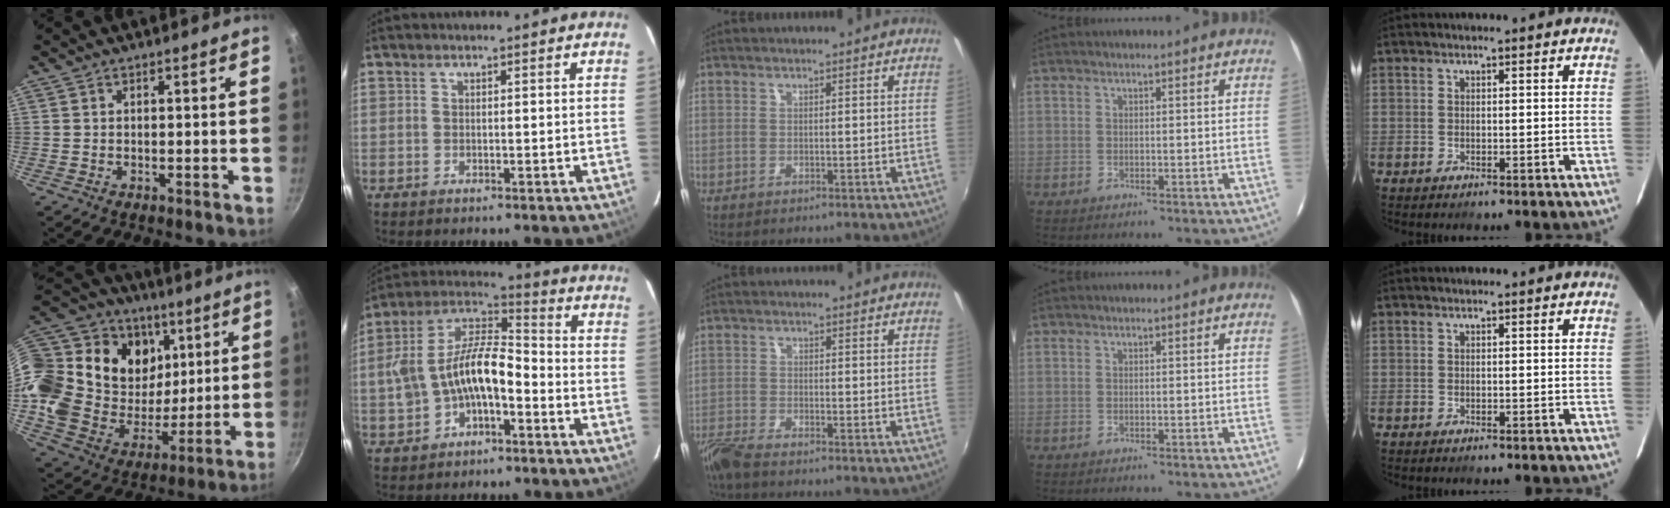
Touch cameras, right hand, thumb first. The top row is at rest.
{"thumb": {"total": 30.3, "force": [12.8, 20.5, 18.3], "torque": [-0.320, -0.045, 0.224]}, "index": {"total": 13.8, "force": [-3.7, 7.1, 11.2], "torque": [-0.228, 0.018, -0.062]}, "middle": {"total": 4.8, "force": [-4.3, 0.7, 2.1], "torque": [-0.059, -0.017, -0.086]}}